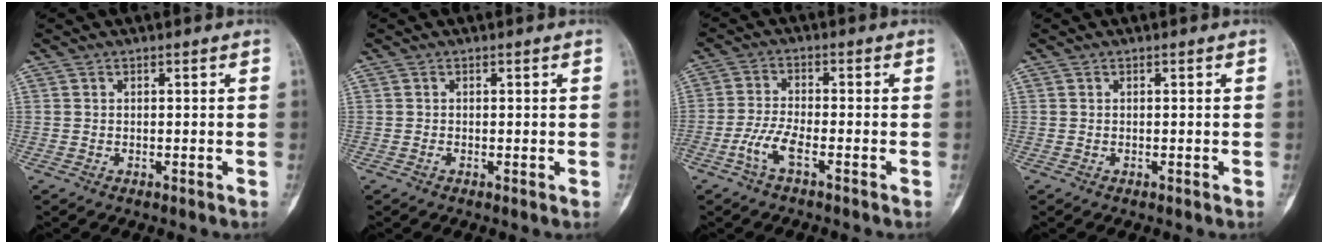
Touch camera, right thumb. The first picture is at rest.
{"total": 0.5, "force": [-0.1, 0.3, 0.4], "torque": [-0.004, -0.001, -0.004]}
{"total": 5.0, "force": [-2.6, 1.3, 4.0], "torque": [-0.097, 0.013, -0.054]}
{"total": 0.0}